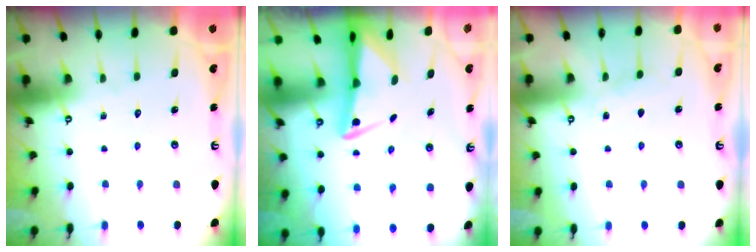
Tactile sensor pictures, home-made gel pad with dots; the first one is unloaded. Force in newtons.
{"total": 3.9, "press": 3.8, "slide": 1.0}
{"total": 3.9, "press": 3.9, "slide": 0.4}